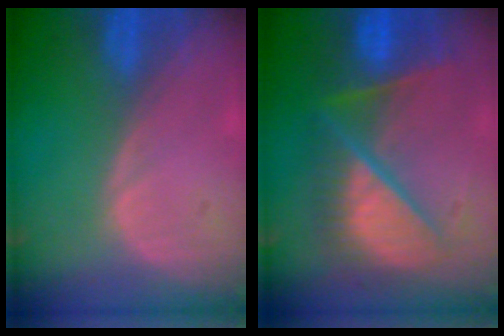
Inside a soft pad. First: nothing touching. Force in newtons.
{"total": 10.6, "press": 10.5, "slide": 1.4}